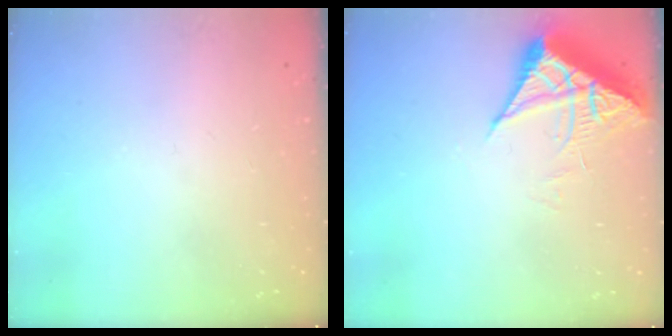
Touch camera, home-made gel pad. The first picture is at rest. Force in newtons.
{"total": 7.0, "press": 7.0, "slide": 0.2}